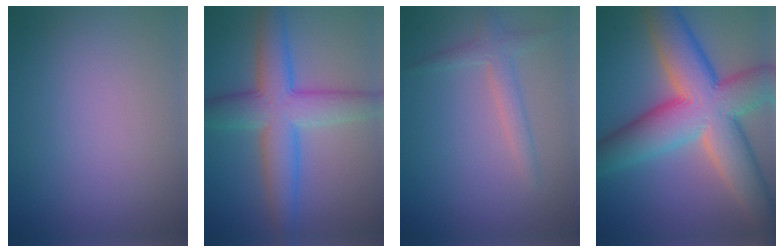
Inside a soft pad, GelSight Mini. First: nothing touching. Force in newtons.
{"total": 7.4, "press": 7.4, "slide": 0.1}
{"total": 2.1, "press": 2.1, "slide": 0.1}
{"total": 12.9, "press": 12.9, "slide": 0.7}